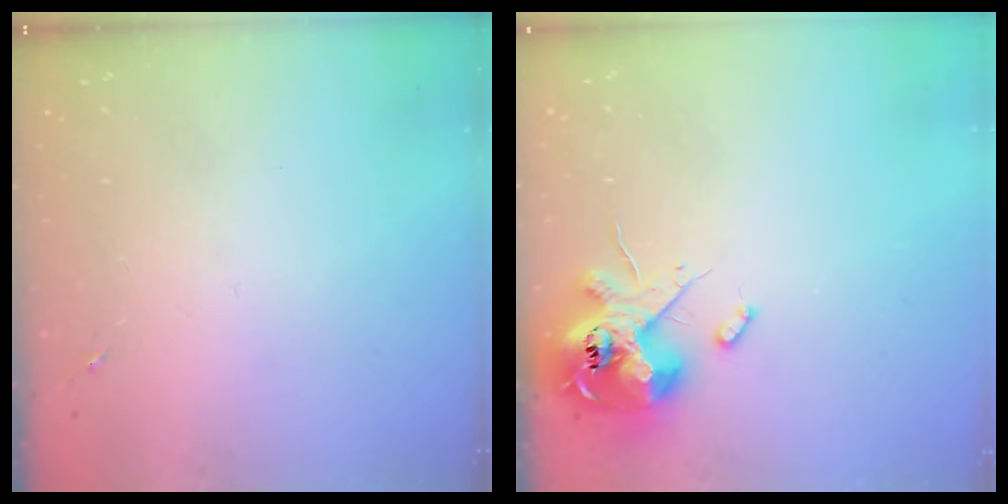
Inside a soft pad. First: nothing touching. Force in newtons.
{"total": 13.2, "press": 13.0, "slide": 2.2}